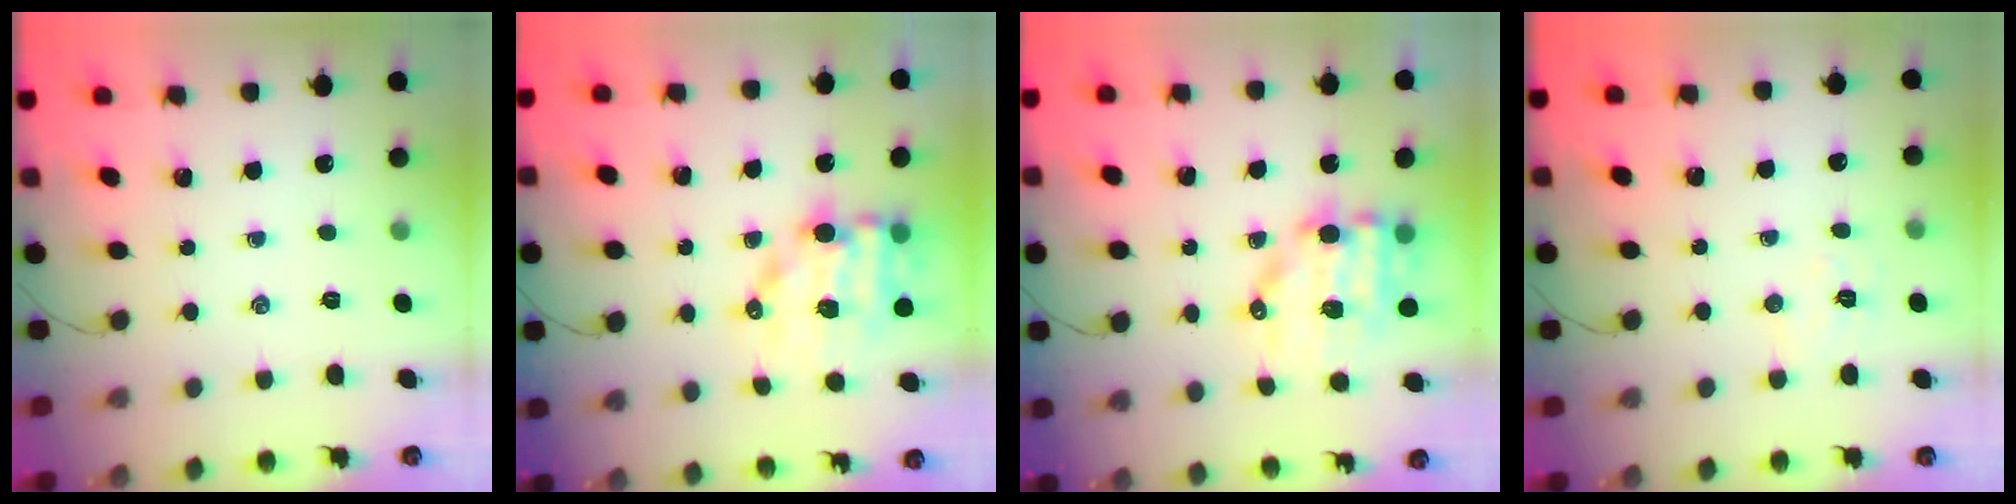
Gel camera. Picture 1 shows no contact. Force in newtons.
{"total": 10.8, "press": 10.7, "slide": 1.6}
{"total": 9.9, "press": 9.6, "slide": 2.3}
{"total": 5.4, "press": 5.3, "slide": 1.2}